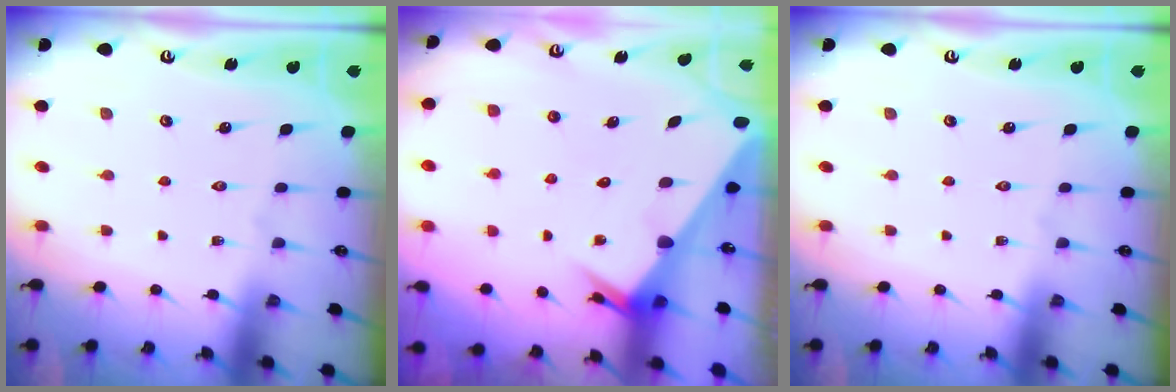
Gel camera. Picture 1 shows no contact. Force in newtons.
{"total": 2.4, "press": 2.4, "slide": 0.1}
{"total": 0.0}